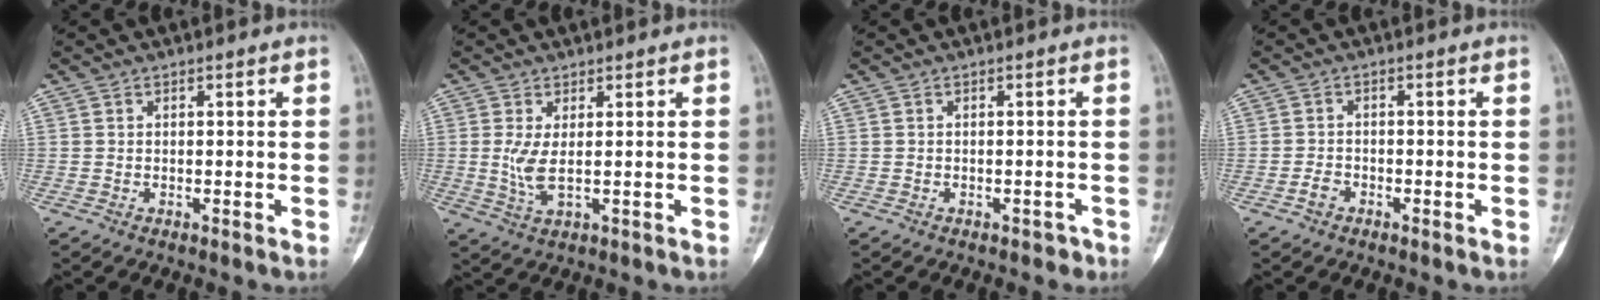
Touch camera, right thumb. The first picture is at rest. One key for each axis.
{"total": 4.3, "fx": 0.4, "fy": 1.3, "fz": 4.1, "tx": -0.101, "ty": -0.013, "tz": 0.014}
{"total": 1.3, "fx": -1.0, "fy": 0.9, "fz": 0.4, "tx": -0.001, "ty": 0.012, "tz": -0.011}
{"total": 1.8, "fx": -1.1, "fy": 1.2, "fz": 0.8, "tx": -0.012, "ty": 0.009, "tz": -0.023}